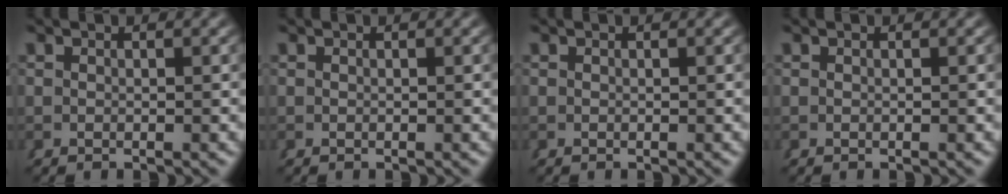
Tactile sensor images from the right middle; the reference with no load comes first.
{"total": 0.0}
{"total": 0.0}
{"total": 0.0}